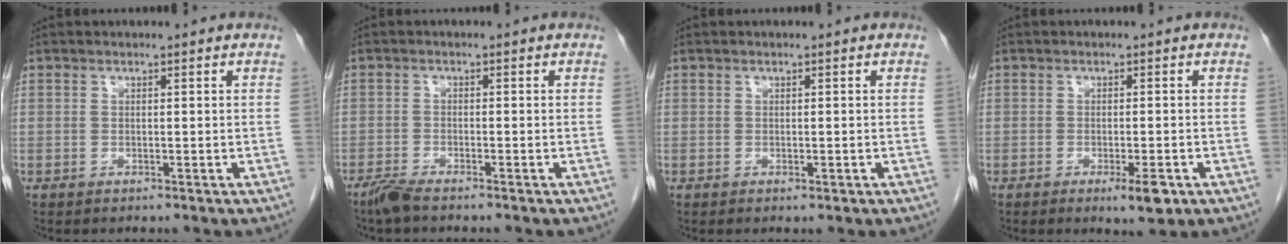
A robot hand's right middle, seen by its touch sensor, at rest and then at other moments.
{"total": 2.4, "force": [-2.1, 0.1, 1.2], "torque": [-0.034, -0.006, -0.044]}
{"total": 0.6, "force": [-0.2, 0.3, 0.5], "torque": [-0.007, -0.001, -0.001]}
{"total": 3.7, "force": [-1.8, 0.7, 3.2], "torque": [-0.044, -0.005, -0.021]}